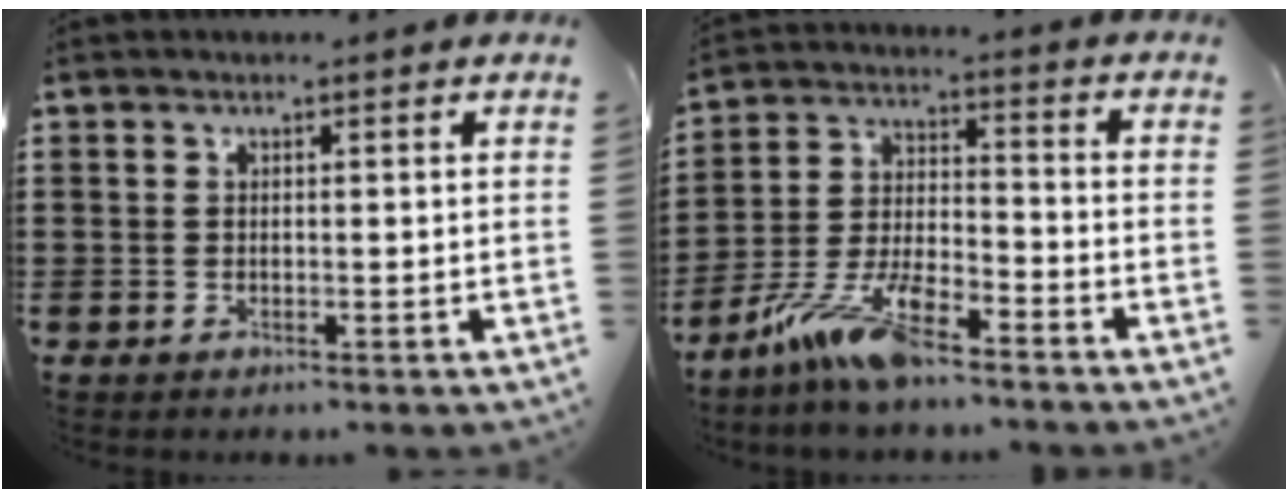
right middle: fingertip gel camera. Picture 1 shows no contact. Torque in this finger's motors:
{"motor_torque": [2.14, 0.00, 0.39, 0.21]}